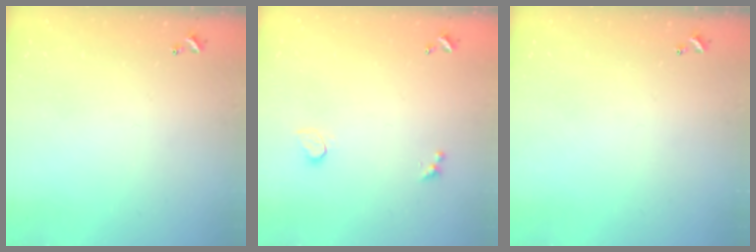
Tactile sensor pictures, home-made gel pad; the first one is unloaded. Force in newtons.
{"total": 0.9, "press": 0.8, "slide": 0.4}
{"total": 0.0}